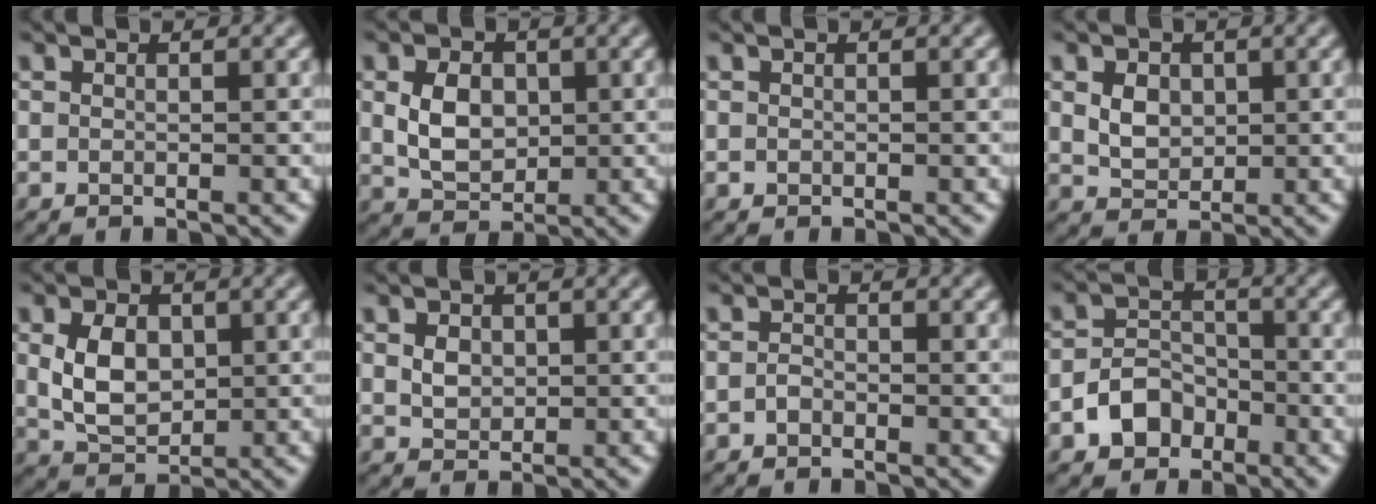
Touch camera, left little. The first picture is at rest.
{"total": 4.0, "force": [0.3, 2.9, 2.7], "torque": [-0.065, -0.003, 0.005]}
{"total": 0.0}
{"total": 2.4, "force": [0.4, 1.9, 1.5], "torque": [-0.035, -0.001, 0.007]}
{"total": 4.5, "force": [0.4, 3.1, 3.2], "torque": [-0.075, -0.001, 0.009]}
{"total": 1.7, "force": [0.3, 1.3, 1.0], "torque": [-0.025, 0.000, 0.005]}
{"total": 0.9, "force": [-0.6, 0.6, 0.4], "torque": [-0.010, 0.001, -0.016]}
{"total": 3.8, "force": [-2.1, 2.8, 1.6], "torque": [-0.027, 0.004, -0.038]}